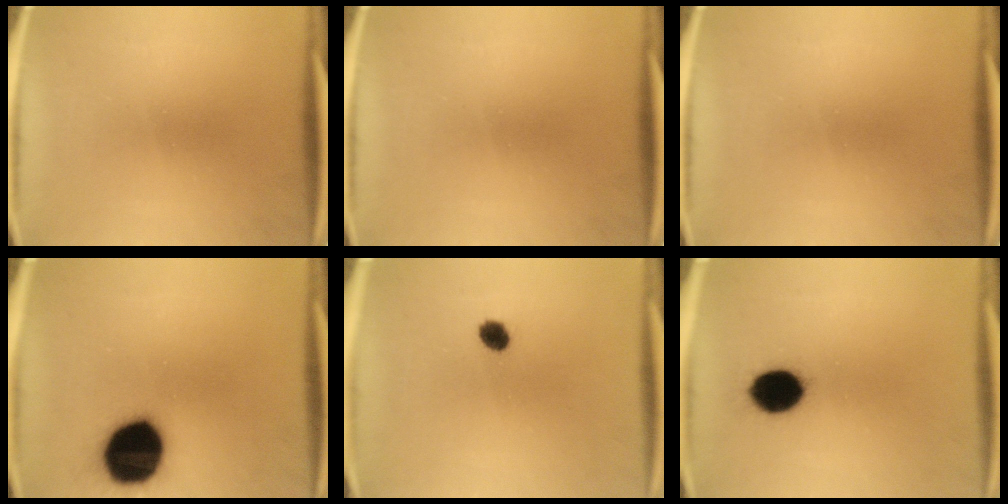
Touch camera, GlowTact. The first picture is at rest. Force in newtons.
{"total": 0.0}
{"total": 0.0}
{"total": 19.7}
{"total": 2.9}
{"total": 10.1}